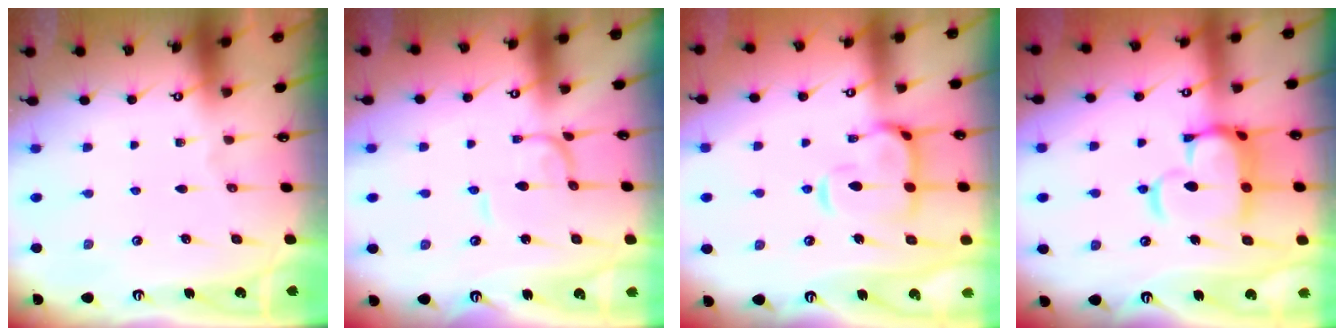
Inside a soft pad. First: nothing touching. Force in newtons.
{"total": 1.4, "press": 1.4, "slide": 0.0}
{"total": 6.7, "press": 6.5, "slide": 1.4}
{"total": 11.0, "press": 10.9, "slide": 1.3}